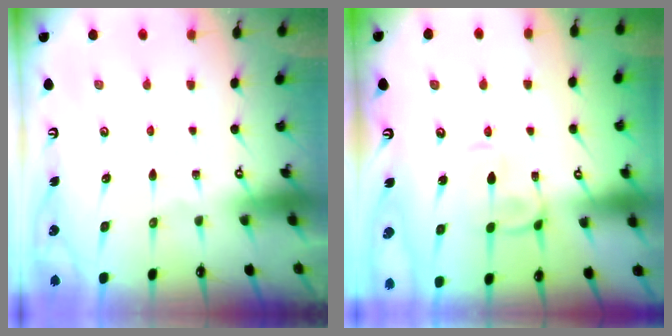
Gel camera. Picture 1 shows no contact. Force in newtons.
{"total": 0.9, "press": 0.6, "slide": 0.7}